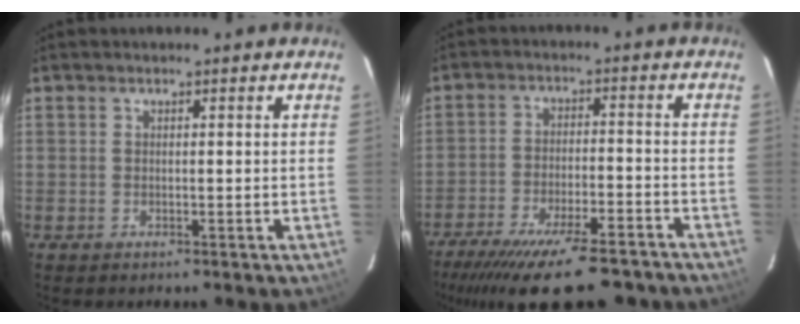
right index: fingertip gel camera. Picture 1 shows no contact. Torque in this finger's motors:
{"motor_torque": [1.24, -0.90, 0.94, 0.21]}